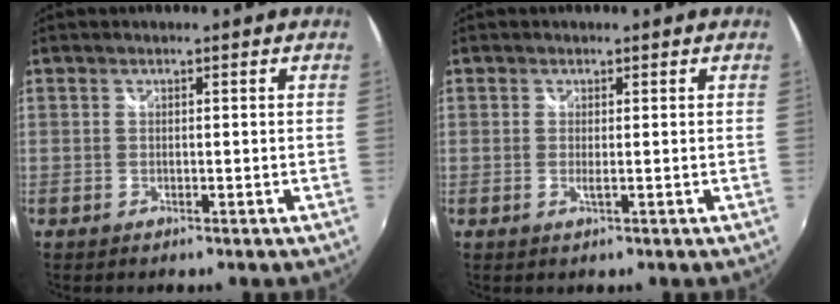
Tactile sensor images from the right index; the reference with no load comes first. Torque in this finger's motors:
{"motor_torque": [0.80, 0.77, 0.28, 0.03]}